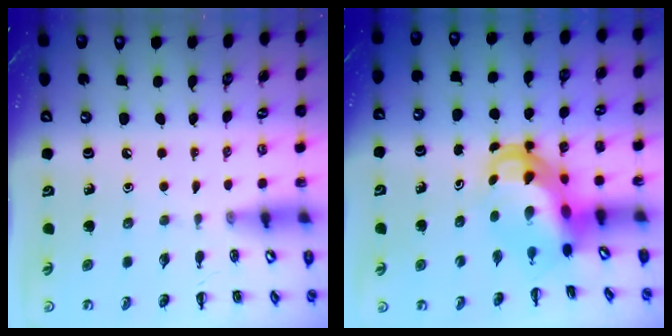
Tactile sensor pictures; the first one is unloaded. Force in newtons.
{"total": 6.4, "press": 6.2, "slide": 1.6}